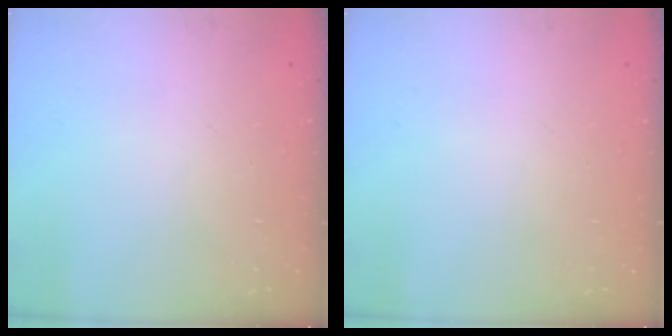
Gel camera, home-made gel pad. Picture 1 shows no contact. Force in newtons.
{"total": 0.0}